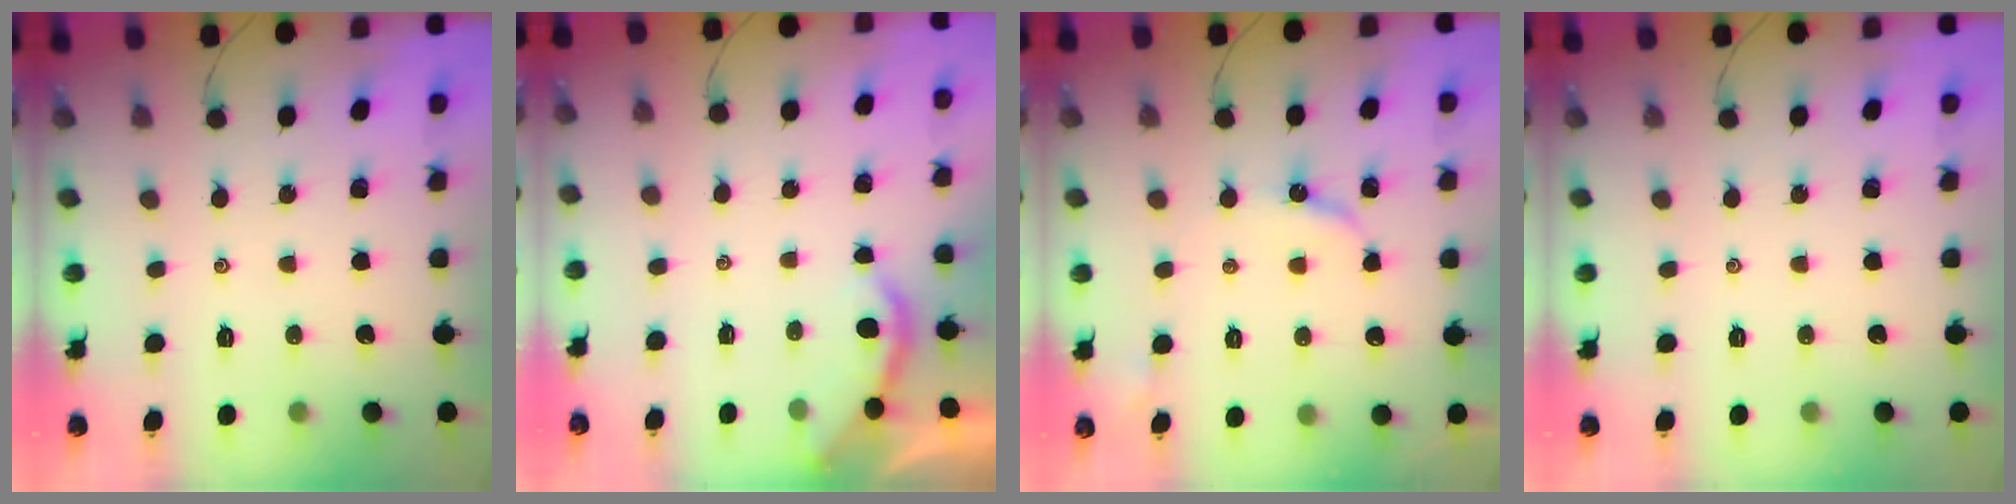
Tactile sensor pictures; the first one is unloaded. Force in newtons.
{"total": 1.9, "press": 1.9, "slide": 0.4}
{"total": 4.9, "press": 4.9, "slide": 0.6}
{"total": 0.0}